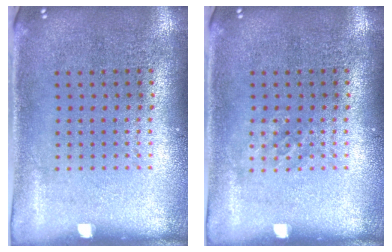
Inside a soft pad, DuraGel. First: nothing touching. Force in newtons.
{"total": 0.8, "press": 0.8, "slide": 0.2}